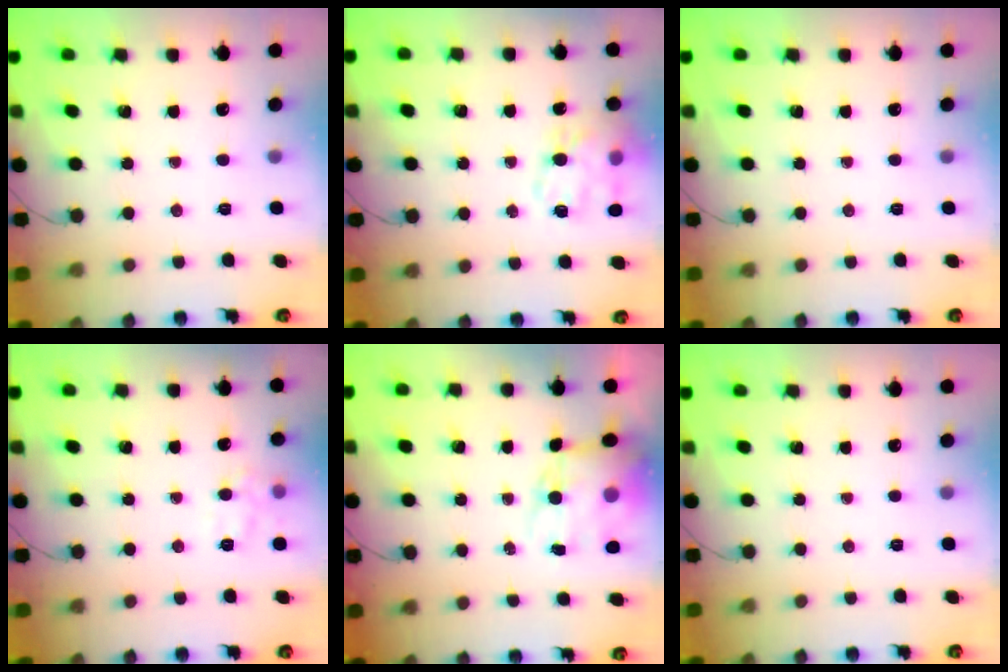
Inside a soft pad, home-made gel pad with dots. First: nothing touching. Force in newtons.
{"total": 17.6, "press": 17.3, "slide": 2.9}
{"total": 0.0}
{"total": 8.1, "press": 8.0, "slide": 1.2}
{"total": 12.5, "press": 12.0, "slide": 3.2}
{"total": 0.0}